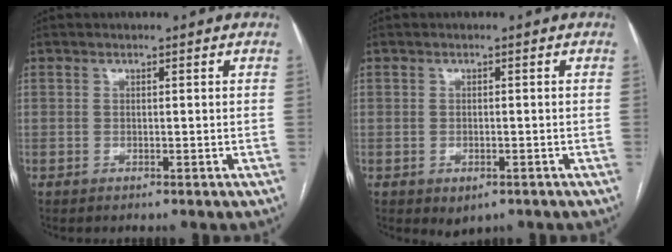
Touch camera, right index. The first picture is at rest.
{"total": 2.4, "force": [-1.1, 1.6, 1.4], "torque": [-0.016, -0.002, -0.003]}